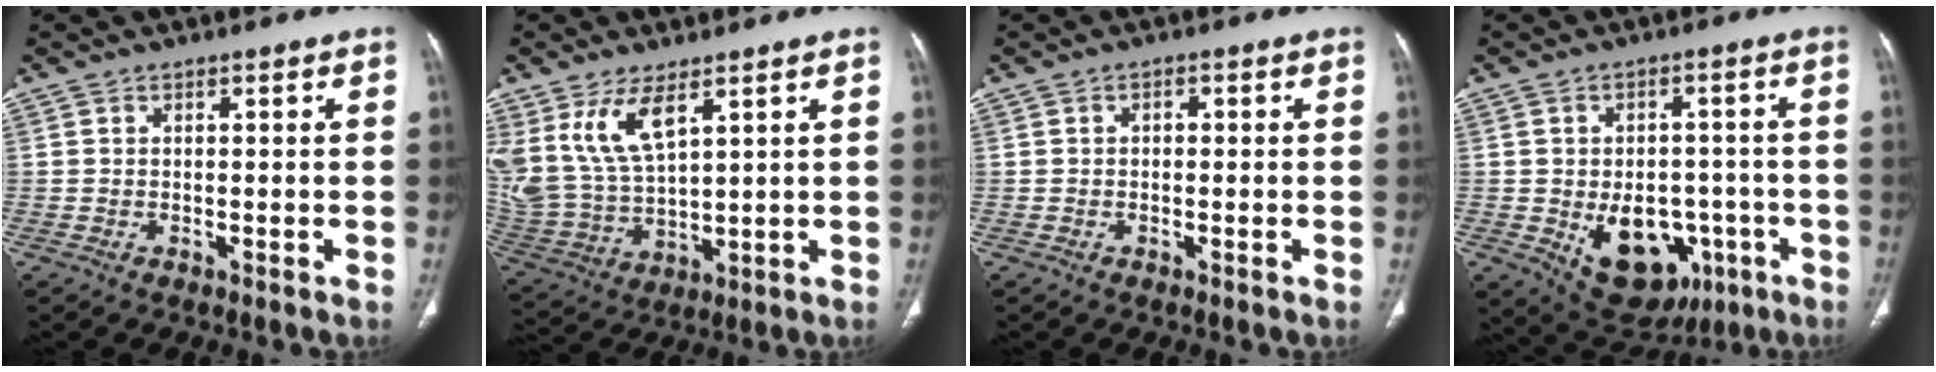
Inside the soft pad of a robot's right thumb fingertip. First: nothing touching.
{"total": 13.2, "force": [6.7, 6.0, 9.6], "torque": [-0.198, -0.027, 0.153]}
{"total": 1.2, "force": [0.1, 0.8, 0.9], "torque": [-0.011, 0.006, -0.001]}
{"total": 14.8, "force": [-4.9, 10.0, 9.8], "torque": [-0.105, 0.019, -0.049]}